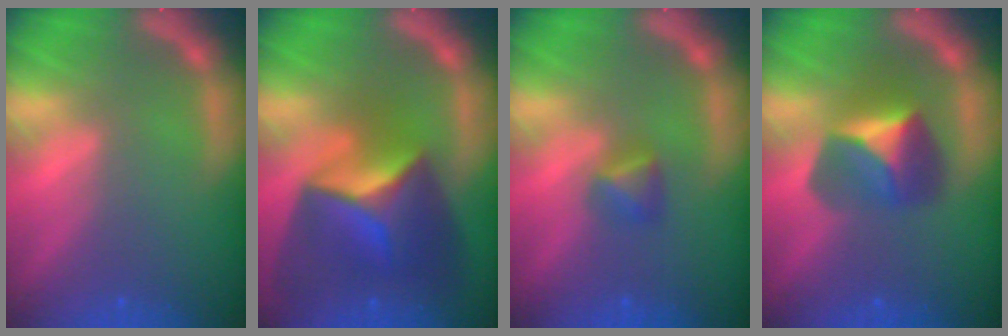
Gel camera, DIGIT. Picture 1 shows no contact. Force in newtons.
{"total": 10.0}
{"total": 1.9}
{"total": 4.9}